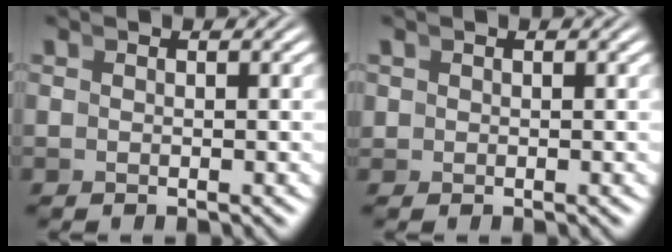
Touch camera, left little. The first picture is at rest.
{"total": 0.8, "force": [0.1, 0.8, 0.1], "torque": [-0.001, -0.003, 0.003]}